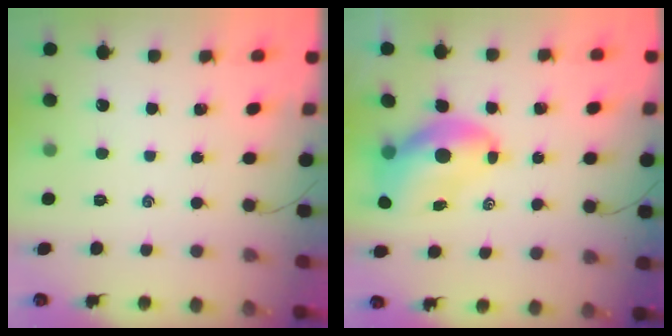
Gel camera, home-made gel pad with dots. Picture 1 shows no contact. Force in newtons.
{"total": 9.8, "press": 9.4, "slide": 3.0}